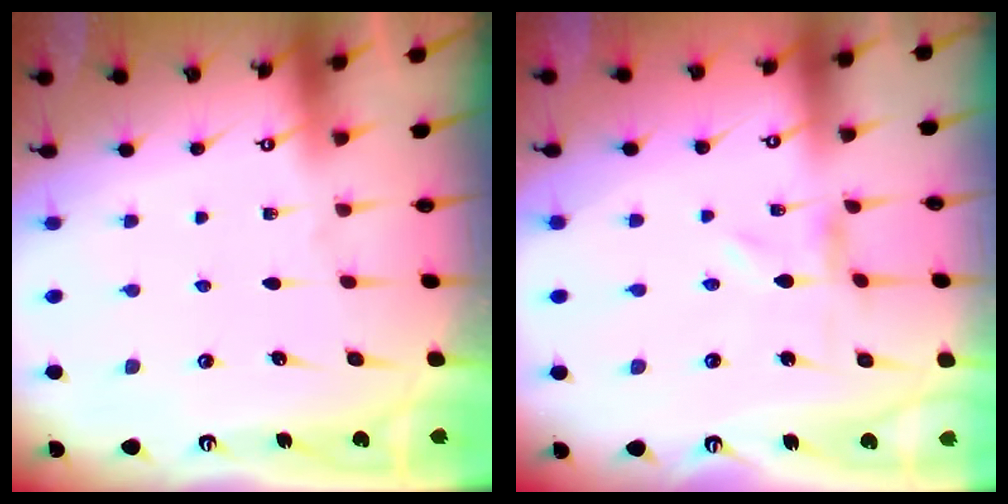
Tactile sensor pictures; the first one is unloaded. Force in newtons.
{"total": 0.0}